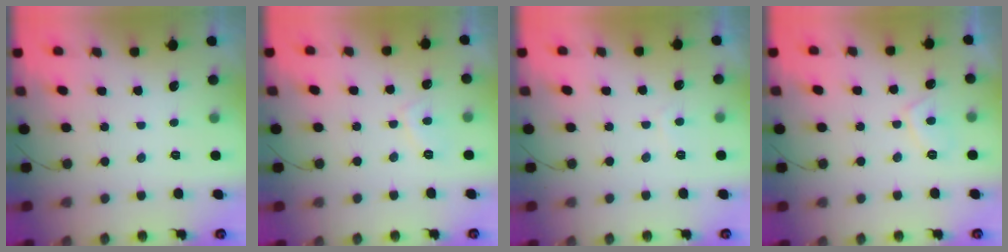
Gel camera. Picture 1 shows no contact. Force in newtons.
{"total": 3.8, "press": 3.7, "slide": 0.5}
{"total": 0.7, "press": 0.5, "slide": 0.5}
{"total": 3.6, "press": 3.5, "slide": 0.9}